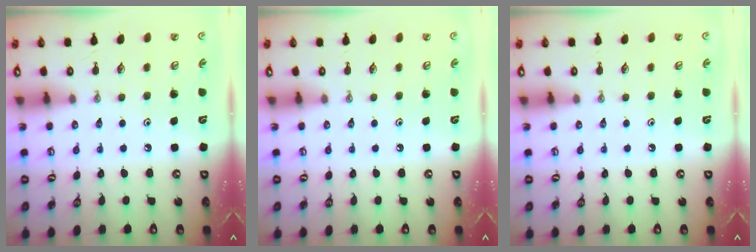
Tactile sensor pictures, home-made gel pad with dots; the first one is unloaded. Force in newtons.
{"total": 0.0}
{"total": 0.0}